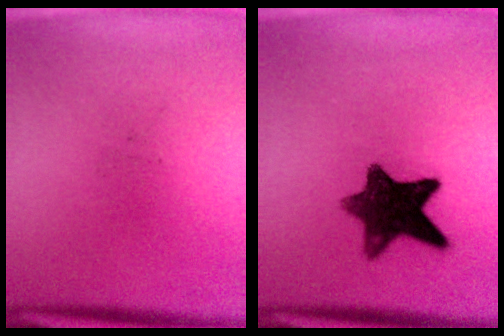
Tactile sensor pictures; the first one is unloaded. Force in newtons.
{"total": 11.1}